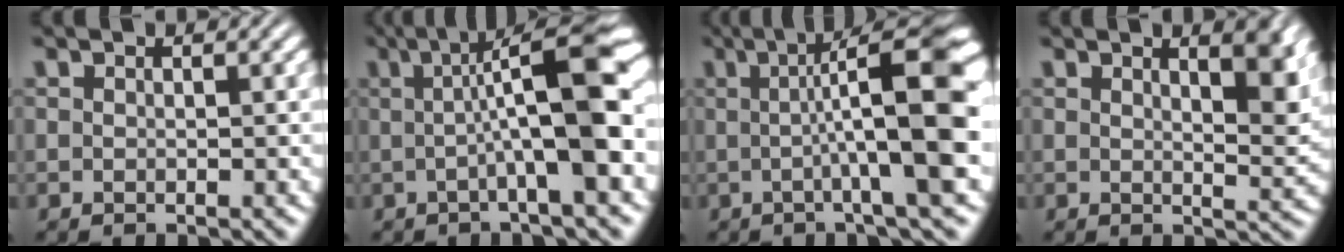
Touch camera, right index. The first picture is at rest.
{"total": 10.5, "force": [2.1, 1.8, 10.1], "torque": [-0.118, 0.028, 0.023]}
{"total": 11.0, "force": [1.6, 1.8, 10.7], "torque": [-0.120, 0.022, 0.017]}
{"total": 3.6, "force": [1.7, -0.5, 3.1], "torque": [-0.031, -0.011, 0.030]}